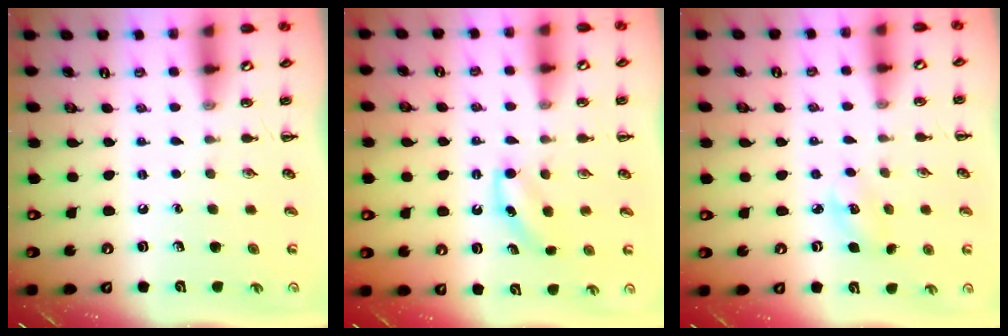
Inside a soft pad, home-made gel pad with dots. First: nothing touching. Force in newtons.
{"total": 5.1, "press": 4.9, "slide": 1.3}
{"total": 4.1, "press": 4.0, "slide": 0.9}